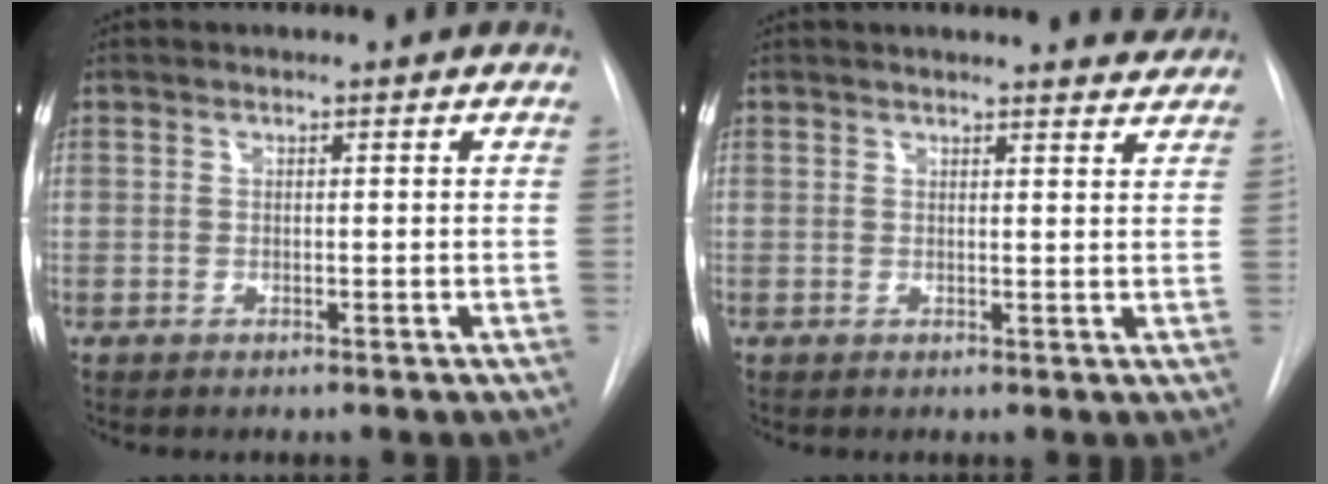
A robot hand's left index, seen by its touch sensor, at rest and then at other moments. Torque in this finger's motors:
{"motor_torque": [-0.34, 0.05, -0.15, -0.11]}